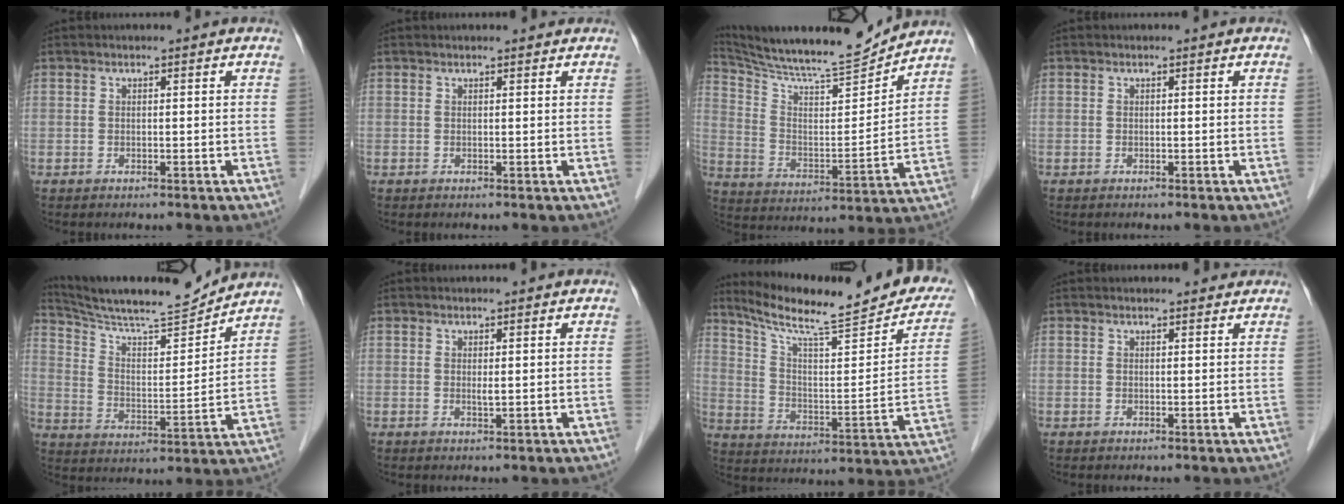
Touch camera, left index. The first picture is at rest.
{"total": 2.1, "force": [1.9, 0.4, 0.7], "torque": [-0.012, 0.012, 0.023]}
{"total": 16.8, "force": [16.0, -0.4, 4.9], "torque": [-0.103, -0.027, 0.266]}
{"total": 0.0}
{"total": 15.8, "force": [15.0, 0.3, 5.0], "torque": [-0.096, -0.005, 0.247]}
{"total": 0.8, "force": [0.3, 0.1, 0.7], "torque": [-0.017, -0.002, 0.006]}
{"total": 24.5, "force": [20.3, 3.1, 13.4], "torque": [-0.205, -0.030, 0.284]}
{"total": 3.5, "force": [3.2, 0.8, 0.9], "torque": [-0.011, 0.013, 0.037]}